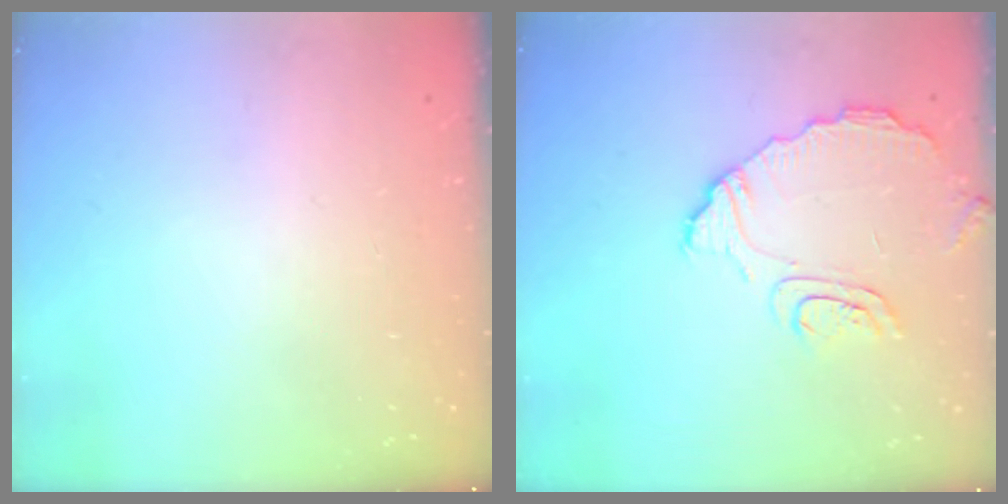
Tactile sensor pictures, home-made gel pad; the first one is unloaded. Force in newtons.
{"total": 9.0, "press": 9.0, "slide": 0.8}